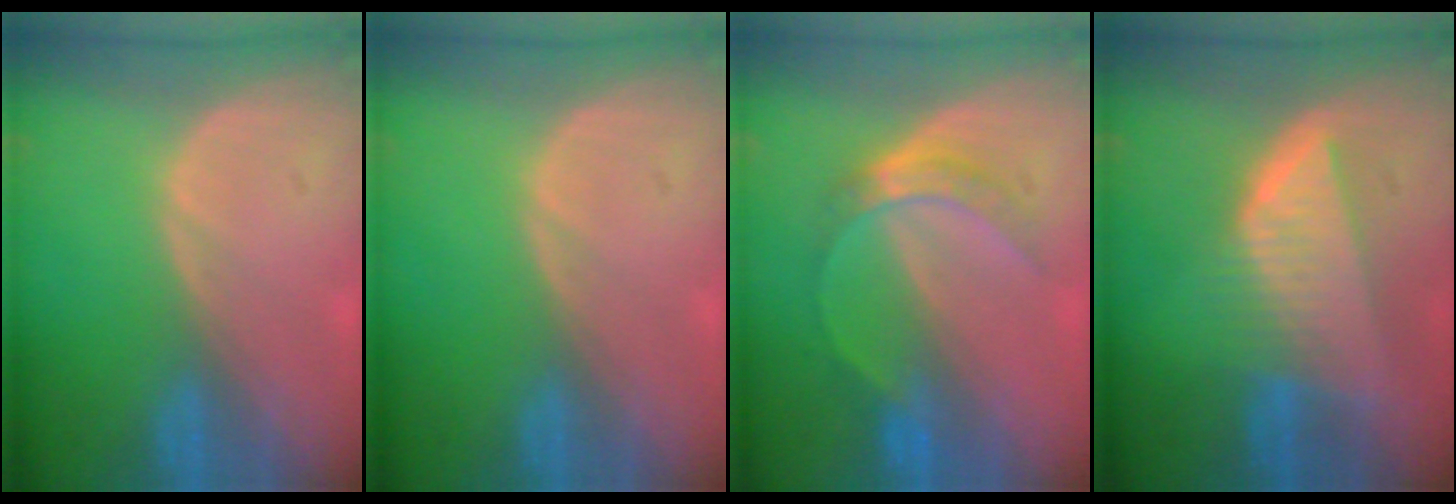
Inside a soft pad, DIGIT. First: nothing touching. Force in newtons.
{"total": 0.0}
{"total": 5.0, "press": 4.7, "slide": 1.6}
{"total": 8.1, "press": 7.2, "slide": 3.8}